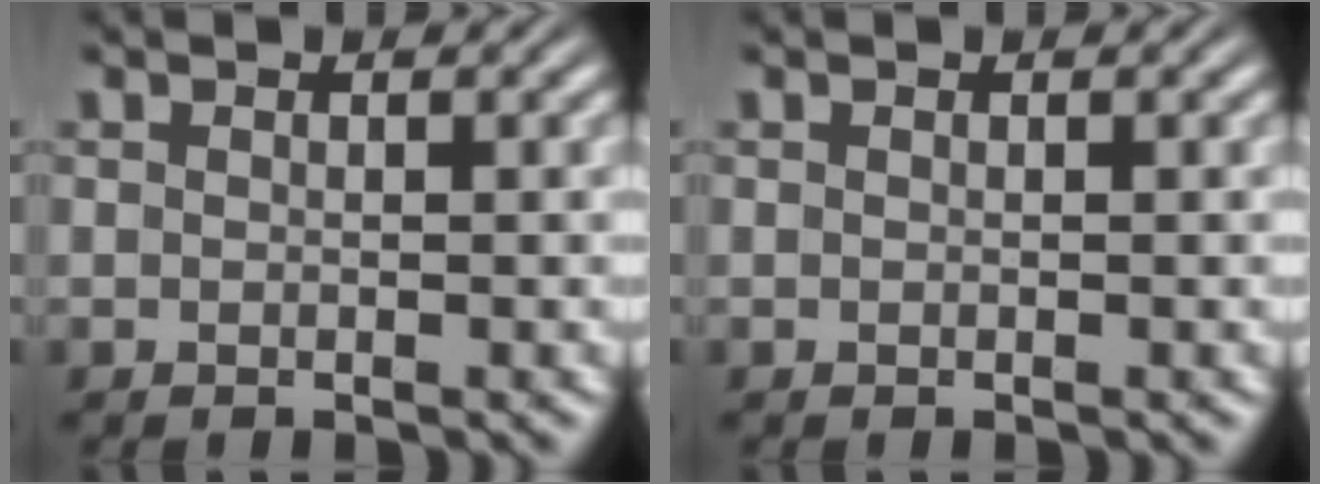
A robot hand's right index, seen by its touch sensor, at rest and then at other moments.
{"total": 0.0}